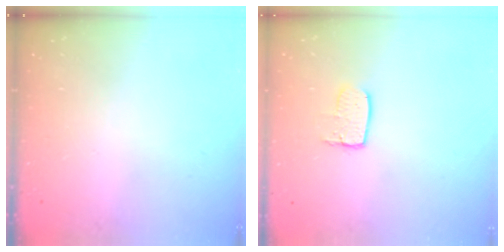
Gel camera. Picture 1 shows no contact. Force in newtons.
{"total": 6.8, "press": 6.8, "slide": 0.4}